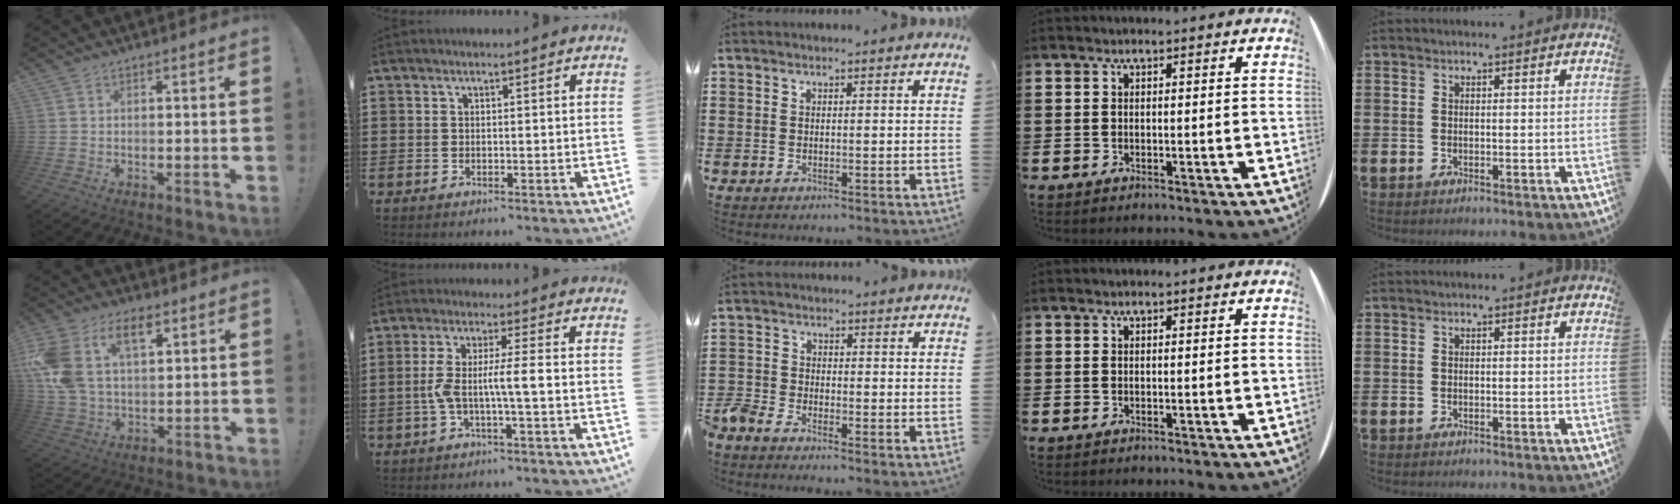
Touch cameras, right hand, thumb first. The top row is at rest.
{"thumb": {"total": 15.1, "force": [6.8, 9.1, 9.9], "torque": [-0.207, -0.020, 0.122]}, "index": {"total": 5.9, "force": [-1.1, 0.2, 5.8], "torque": [-0.128, -0.008, -0.032]}, "middle": {"total": 2.7, "force": [-2.6, 0.6, 0.4], "torque": [-0.032, -0.004, -0.062]}}